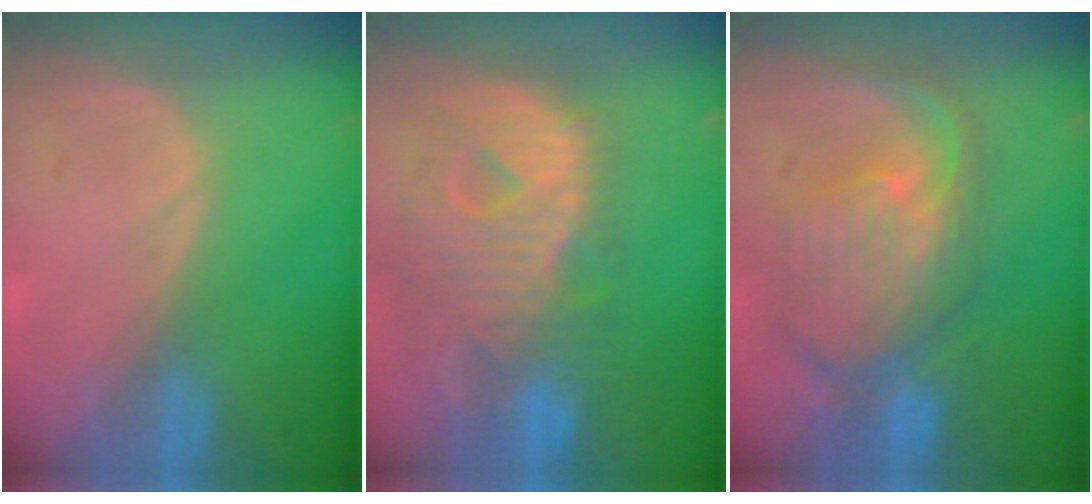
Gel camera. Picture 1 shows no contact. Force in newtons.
{"total": 12.8, "press": 10.9, "slide": 6.7}
{"total": 10.8, "press": 9.6, "slide": 5.0}